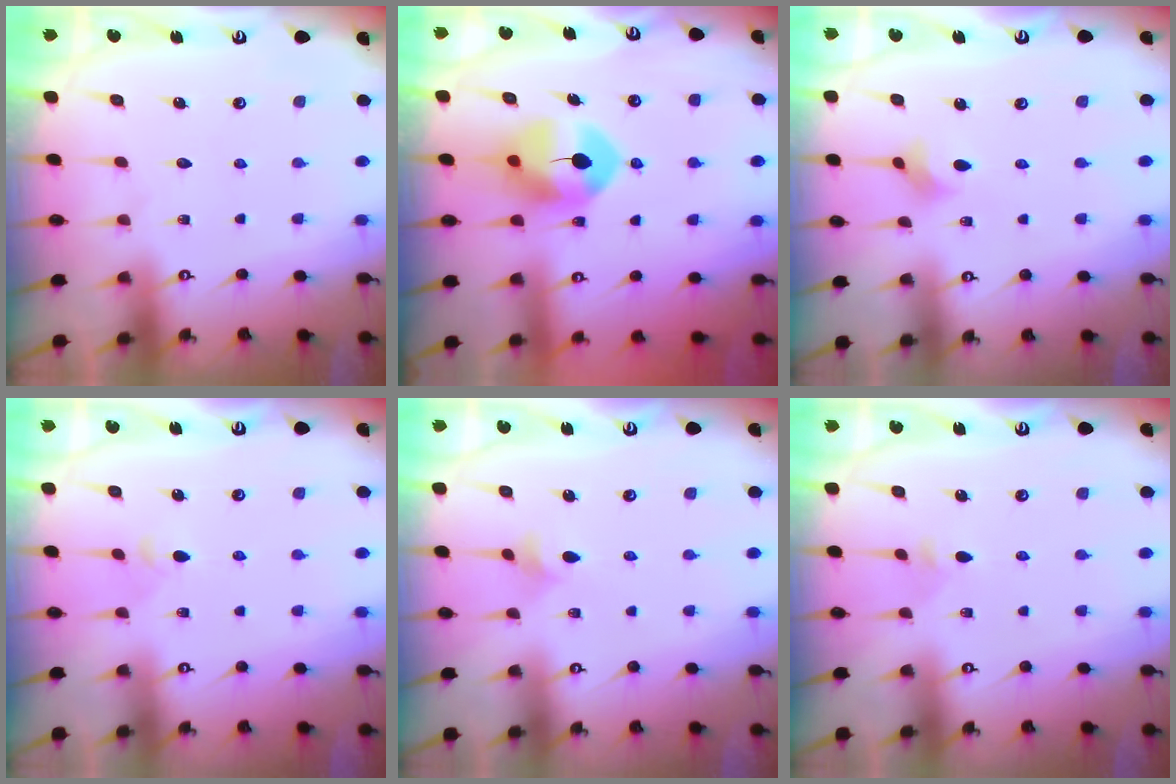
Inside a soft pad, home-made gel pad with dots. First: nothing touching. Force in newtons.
{"total": 8.7, "press": 8.6, "slide": 1.3}
{"total": 3.3, "press": 3.3, "slide": 0.6}
{"total": 3.4, "press": 3.3, "slide": 0.7}
{"total": 3.9, "press": 3.8, "slide": 0.8}
{"total": 2.8, "press": 2.7, "slide": 0.8}